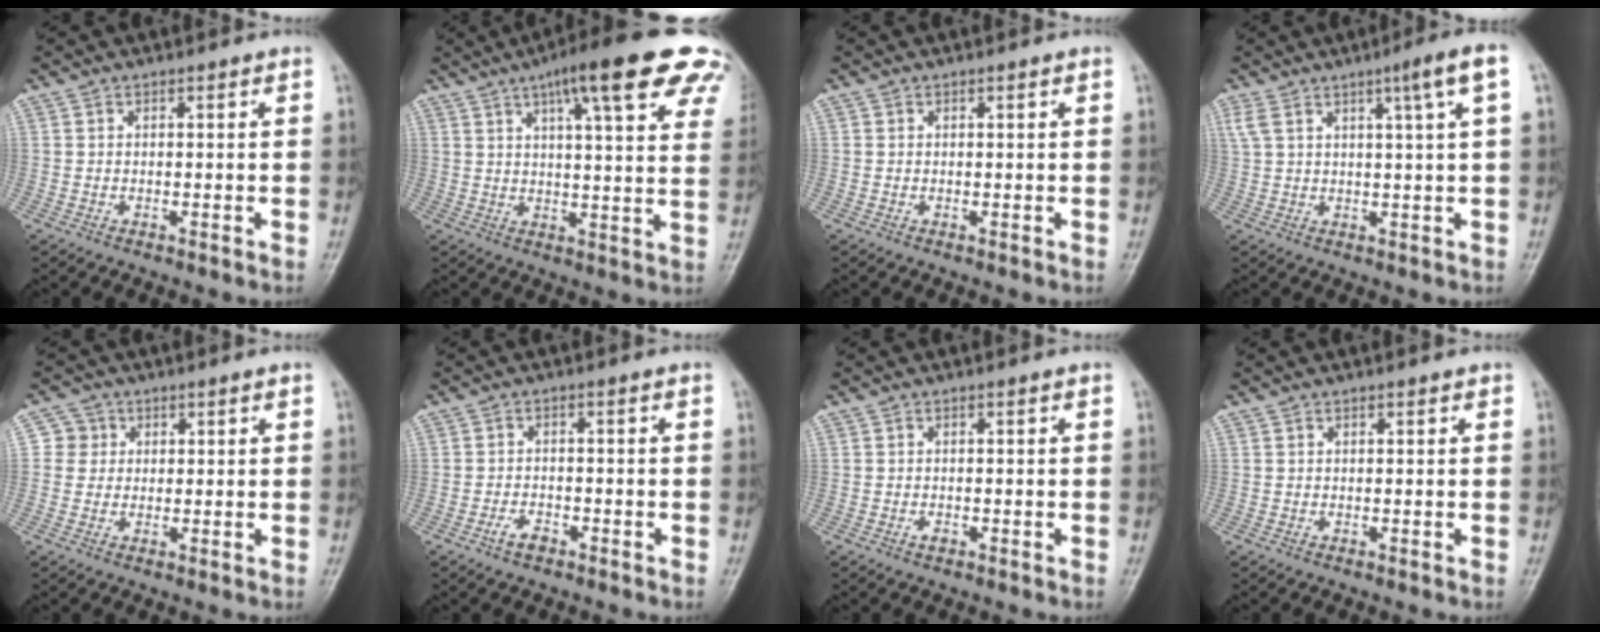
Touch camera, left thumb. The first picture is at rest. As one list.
[{"total": 21.4, "force": [12.4, 4.7, 16.8], "torque": [-0.217, -0.011, 0.154]}, {"total": 0.0}, {"total": 7.6, "force": [3.4, -0.1, 6.7], "torque": [-0.119, 0.002, 0.062]}, {"total": 3.4, "force": [0.8, 3.3, 0.2], "torque": [0.025, 0.003, 0.005]}, {"total": 2.6, "force": [-1.8, 1.3, 1.4], "torque": [-0.026, 0.015, -0.031]}, {"total": 0.8, "force": [-0.5, 0.5, 0.4], "torque": [-0.005, 0.006, -0.007]}, {"total": 0.0}]